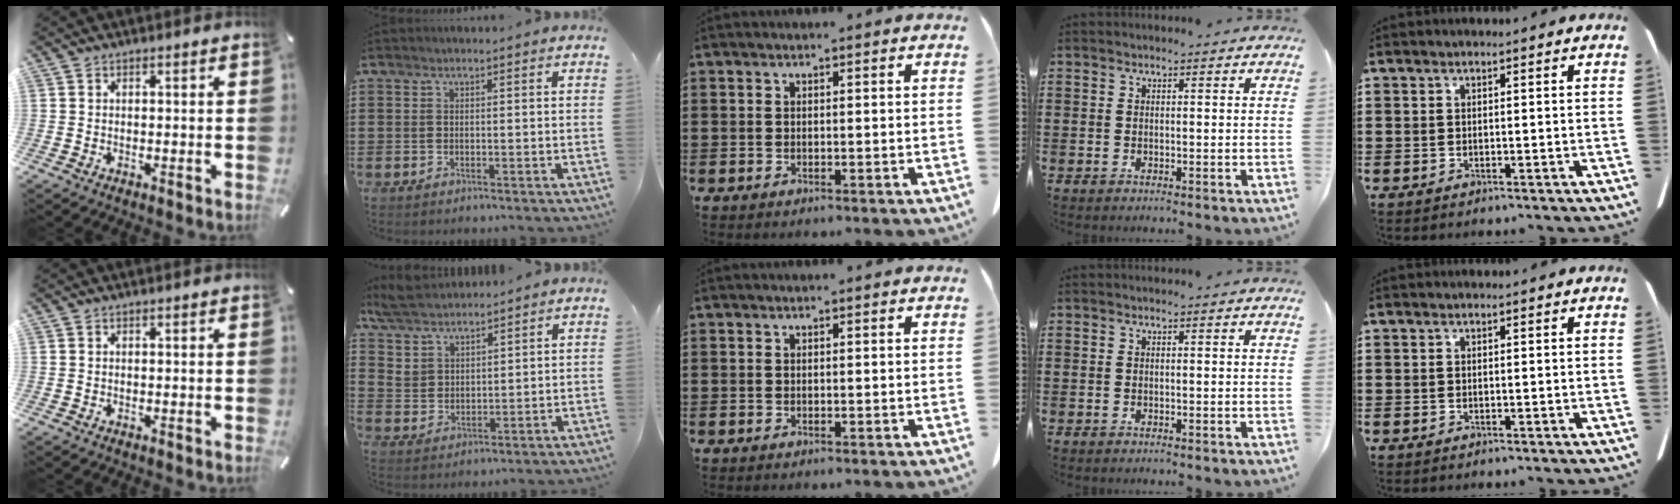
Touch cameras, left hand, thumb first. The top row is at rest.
{"index": {"total": 5.8, "force": [5.3, 2.1, 0.9], "torque": [-0.042, -0.010, 0.100]}}